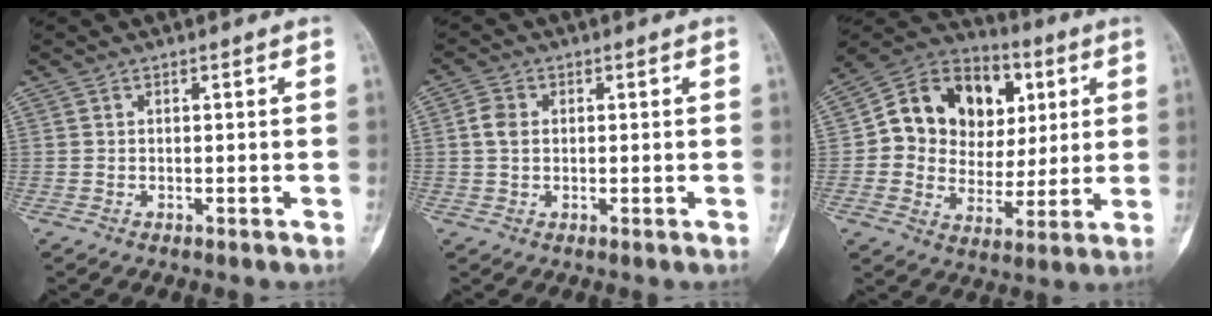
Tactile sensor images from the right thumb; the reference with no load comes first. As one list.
[{"total": 3.6, "force": [0.3, 2.7, 2.3], "torque": [-0.042, 0.006, 0.001]}, {"total": 19.1, "force": [4.4, 15.8, 9.7], "torque": [-0.106, 0.024, 0.079]}]